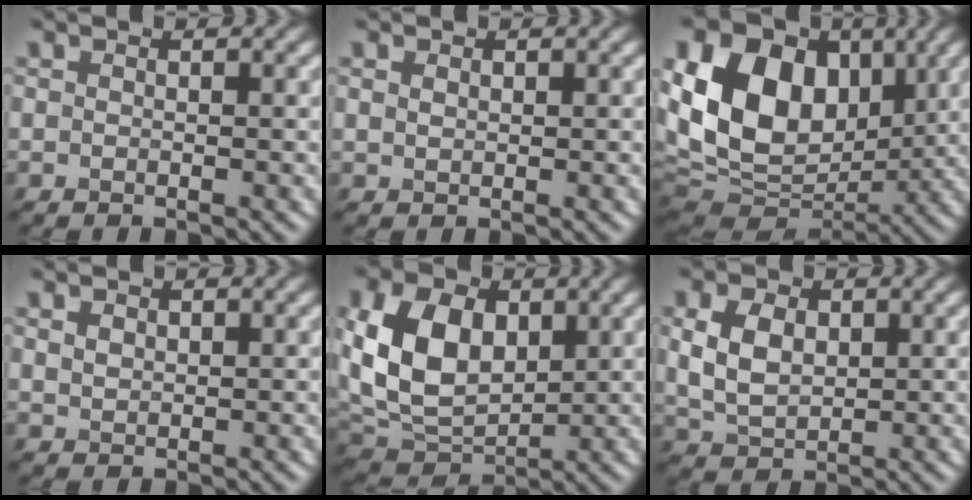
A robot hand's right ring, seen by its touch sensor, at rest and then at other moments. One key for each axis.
{"total": 0.7, "fx": 0.4, "fy": 0.5, "fz": 0.4, "tx": -0.009, "ty": -0.001, "tz": 0.009}
{"total": 15.9, "fx": 2.9, "fy": 11.5, "fz": 10.6, "tx": -0.213, "ty": 0.020, "tz": 0.047}
{"total": 1.1, "fx": 0.5, "fy": 0.8, "fz": 0.5, "tx": -0.012, "ty": -0.001, "tz": 0.012}
{"total": 10.0, "fx": 1.7, "fy": 6.9, "fz": 7.0, "tx": -0.162, "ty": 0.001, "tz": 0.027}
{"total": 4.6, "fx": 0.9, "fy": 3.2, "fz": 3.2, "tx": -0.074, "ty": 0.003, "tz": 0.018}